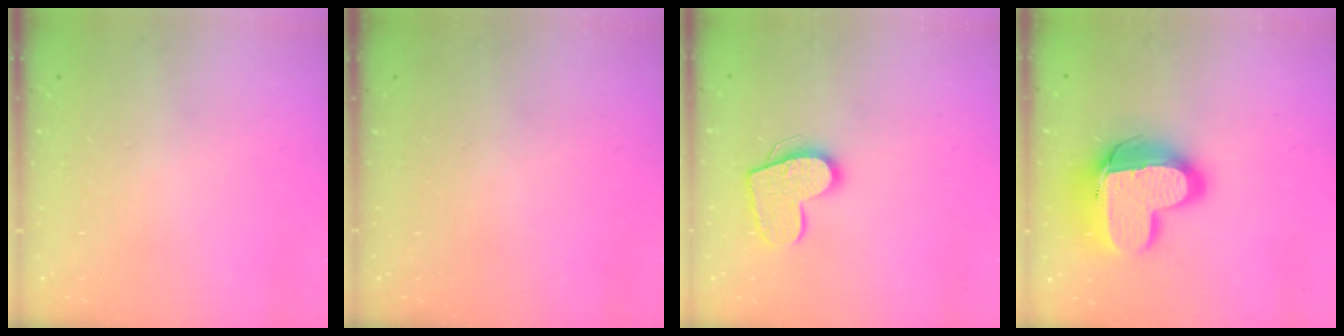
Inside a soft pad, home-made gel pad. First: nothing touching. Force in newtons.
{"total": 0.0}
{"total": 13.9, "press": 13.8, "slide": 1.1}
{"total": 17.0, "press": 17.0, "slide": 1.2}